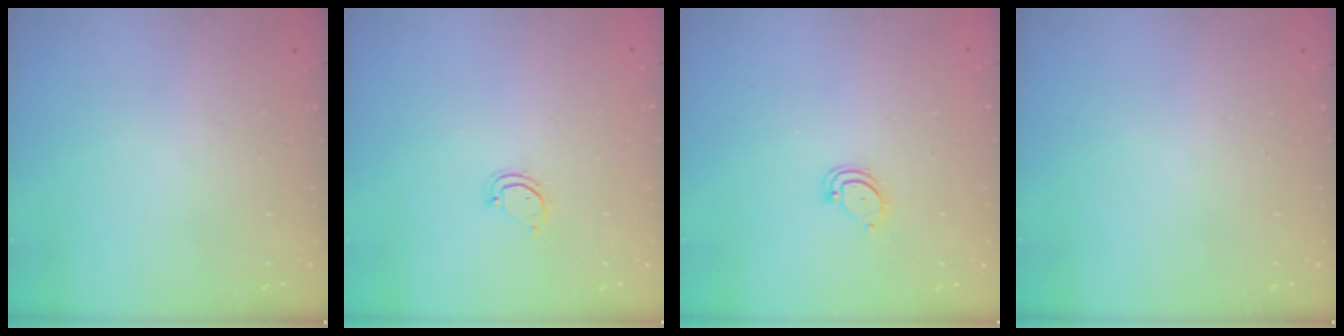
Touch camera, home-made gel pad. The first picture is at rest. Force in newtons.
{"total": 3.0, "press": 3.0, "slide": 0.2}
{"total": 3.8, "press": 3.8, "slide": 0.4}
{"total": 0.0}